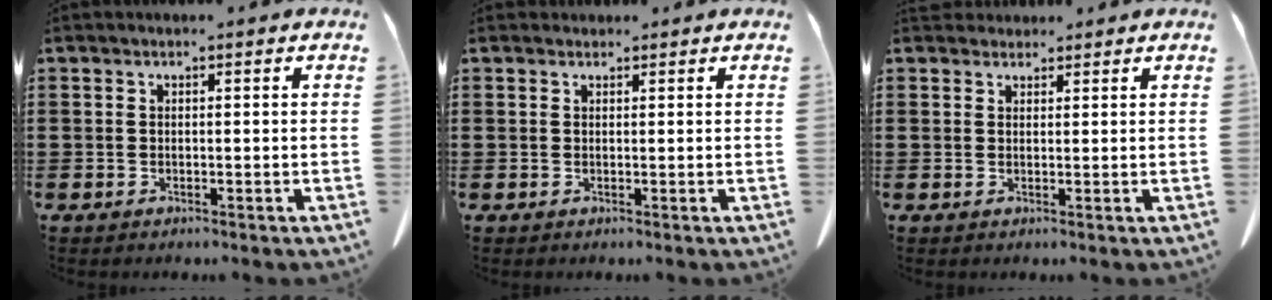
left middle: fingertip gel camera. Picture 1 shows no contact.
{"total": 0.8, "force": [0.7, 0.3, 0.0], "torque": [0.007, -0.004, 0.014]}
{"total": 2.0, "force": [1.8, 0.8, 0.2], "torque": [-0.009, 0.003, 0.036]}